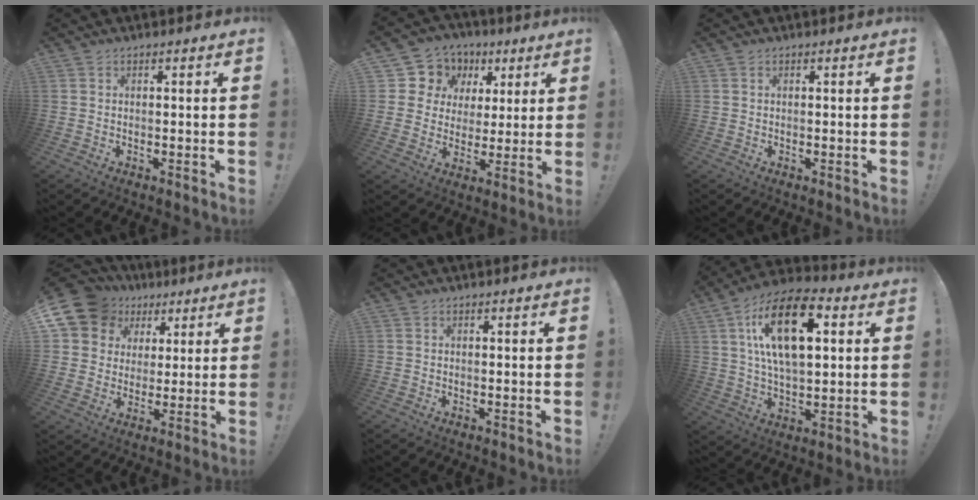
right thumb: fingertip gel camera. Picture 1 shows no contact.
{"total": 9.5, "force": [3.3, 8.7, 2.2], "torque": [-0.034, -0.024, 0.072]}
{"total": 0.0}
{"total": 12.4, "force": [6.3, 9.9, 4.1], "torque": [-0.067, -0.037, 0.129]}
{"total": 0.0}
{"total": 20.0, "force": [5.9, 10.0, 16.3], "torque": [-0.284, -0.006, 0.090]}